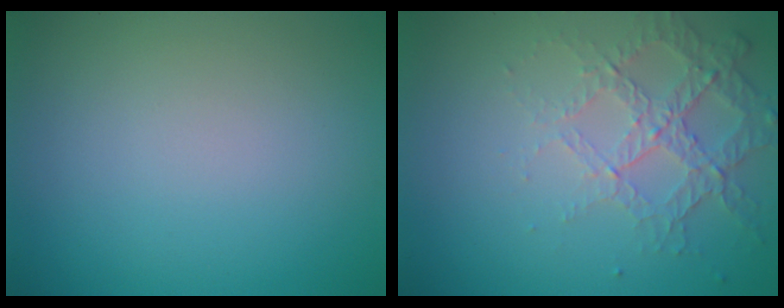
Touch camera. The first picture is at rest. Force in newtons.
{"total": 4.5, "press": 2.9, "slide": 3.4}